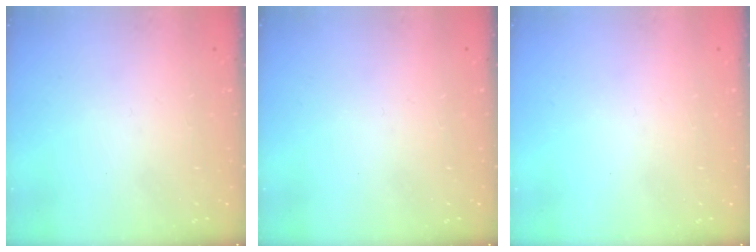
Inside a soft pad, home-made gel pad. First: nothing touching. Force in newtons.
{"total": 0.0}
{"total": 0.0}